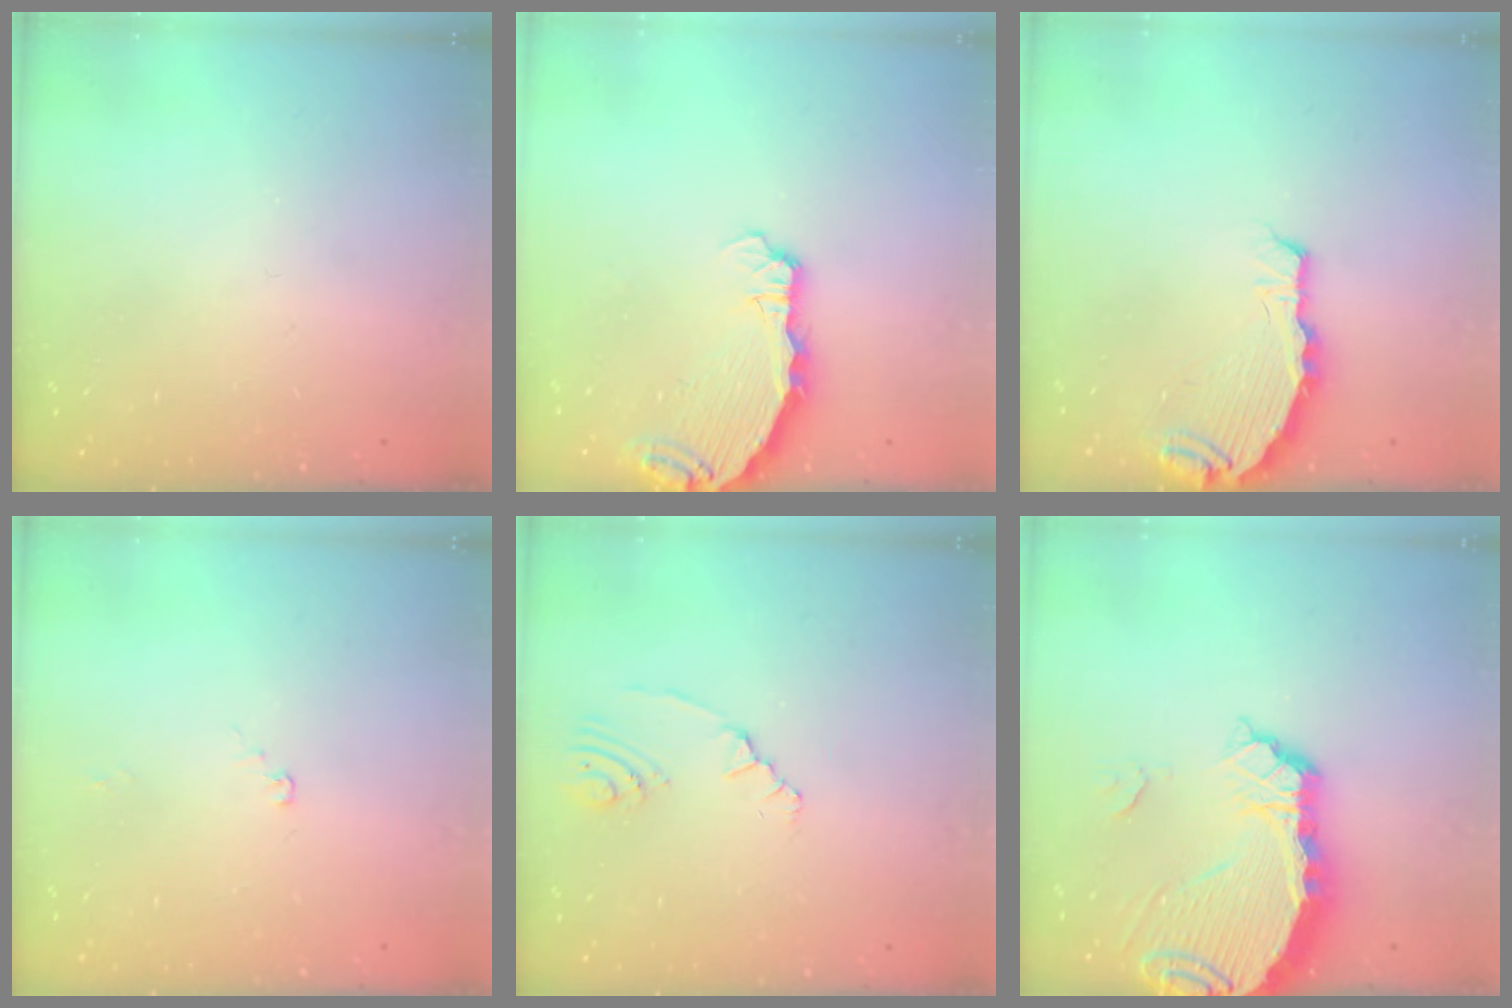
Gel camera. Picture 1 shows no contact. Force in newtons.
{"total": 4.4, "press": 4.3, "slide": 0.7}
{"total": 5.0, "press": 4.9, "slide": 0.4}
{"total": 2.0, "press": 2.0, "slide": 0.2}
{"total": 1.8, "press": 1.5, "slide": 1.0}
{"total": 7.3, "press": 7.3, "slide": 0.8}